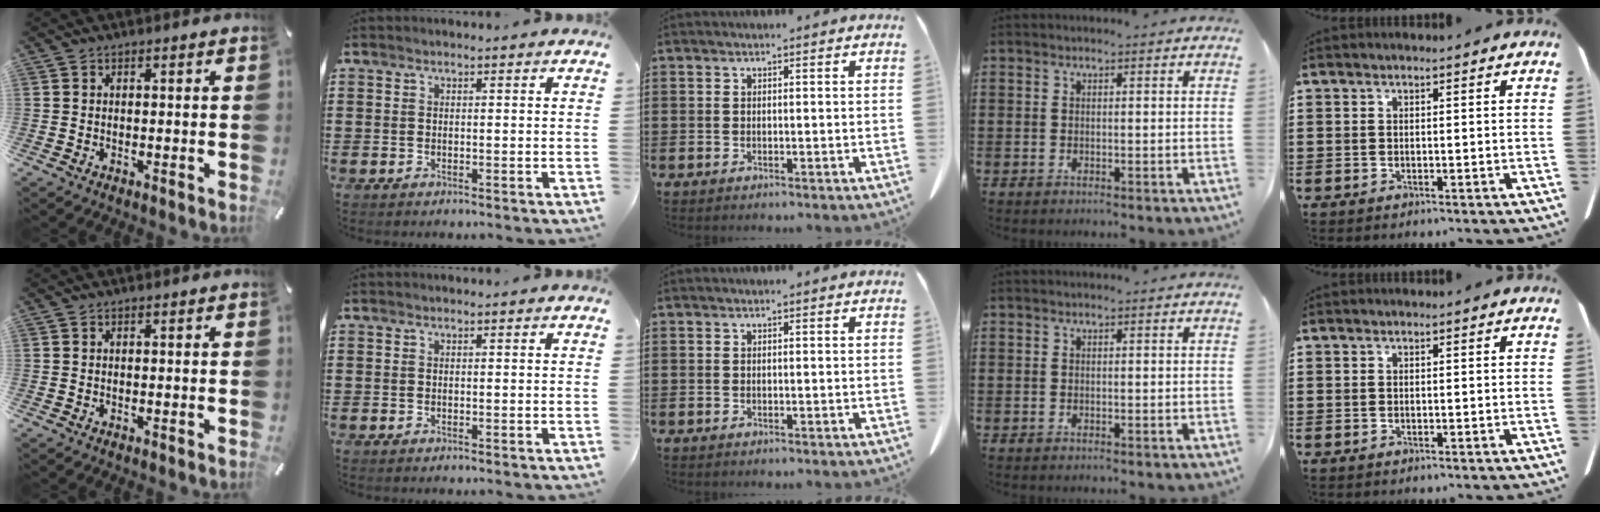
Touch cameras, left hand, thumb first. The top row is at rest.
{}